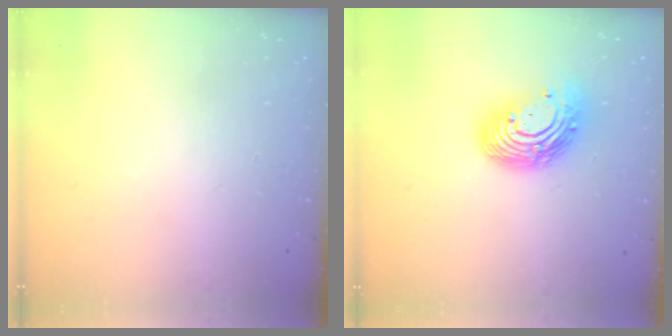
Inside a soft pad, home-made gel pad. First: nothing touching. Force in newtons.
{"total": 14.0, "press": 14.0, "slide": 1.1}